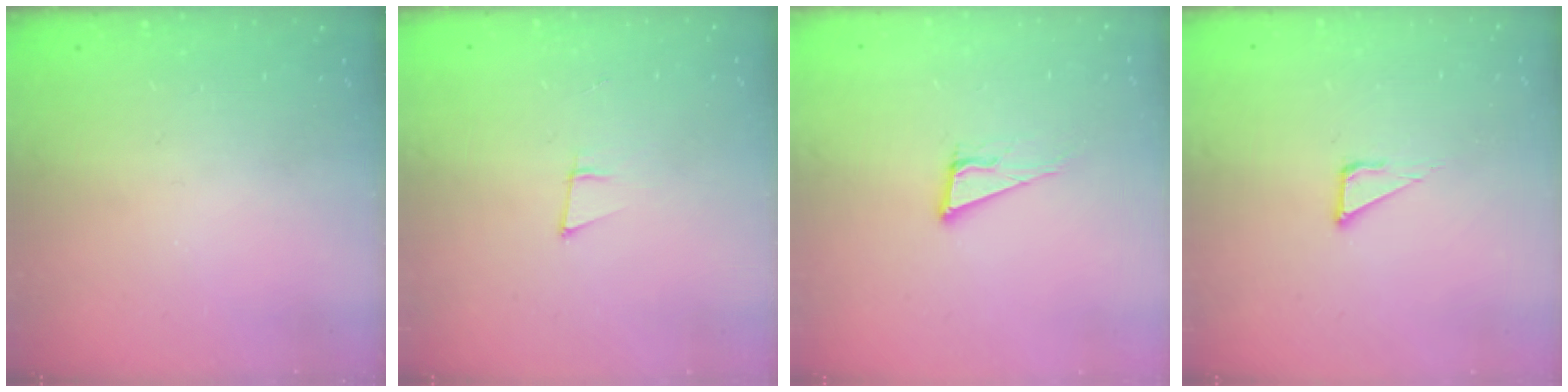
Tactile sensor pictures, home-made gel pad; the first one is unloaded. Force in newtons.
{"total": 5.2, "press": 4.3, "slide": 2.9}
{"total": 9.8, "press": 9.2, "slide": 3.3}
{"total": 3.3, "press": 3.3, "slide": 0.2}